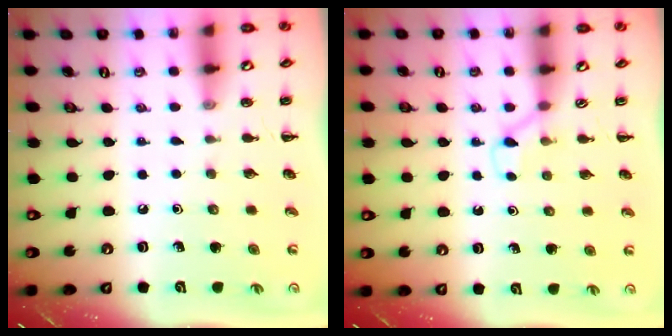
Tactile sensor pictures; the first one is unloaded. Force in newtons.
{"total": 2.1, "press": 2.0, "slide": 0.8}